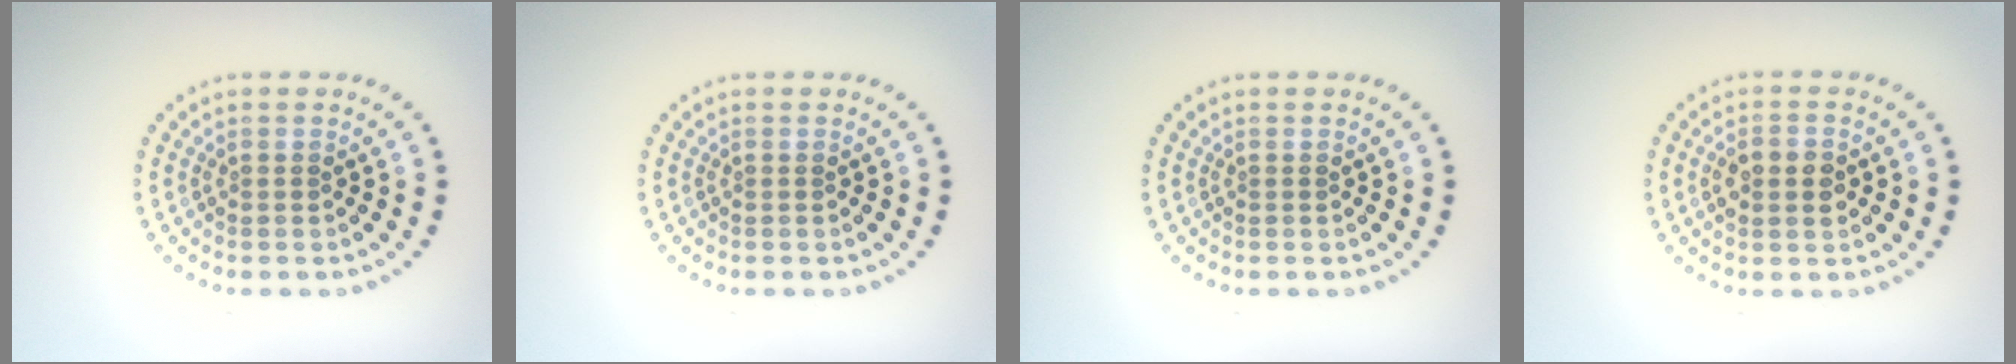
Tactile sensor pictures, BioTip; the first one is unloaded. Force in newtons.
{"total": 0.0}
{"total": 0.0}
{"total": 2.3, "press": 2.3, "slide": 0.0}